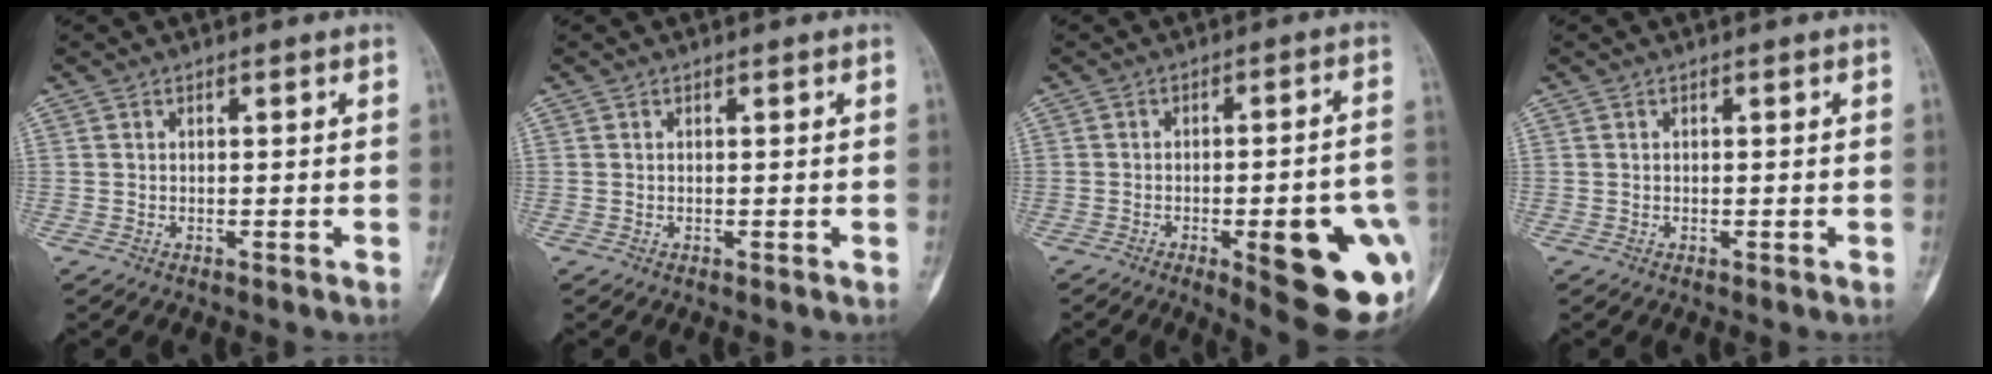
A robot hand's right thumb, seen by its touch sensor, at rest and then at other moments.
{"total": 0.0}
{"total": 19.5, "force": [-6.0, 5.5, 17.7], "torque": [-0.167, 0.013, -0.056]}
{"total": 0.0}